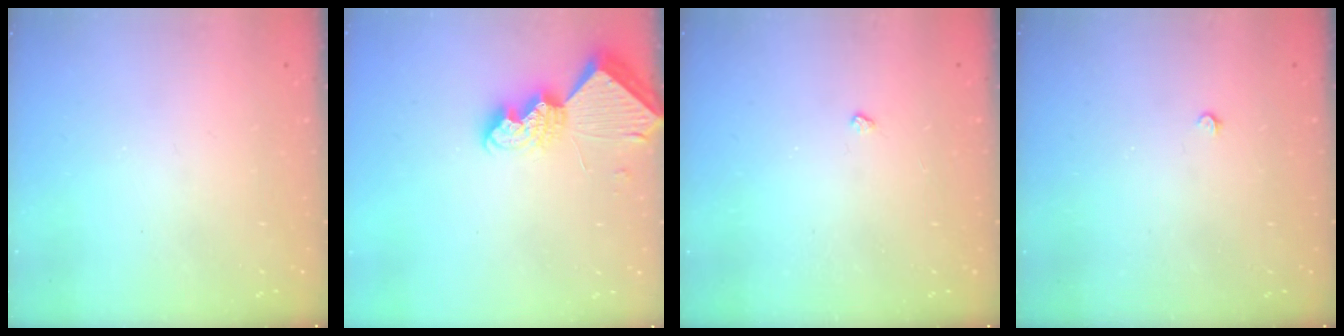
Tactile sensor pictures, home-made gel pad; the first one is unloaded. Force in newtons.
{"total": 8.8, "press": 8.7, "slide": 0.8}
{"total": 3.0, "press": 2.9, "slide": 0.4}
{"total": 2.3, "press": 2.3, "slide": 0.4}